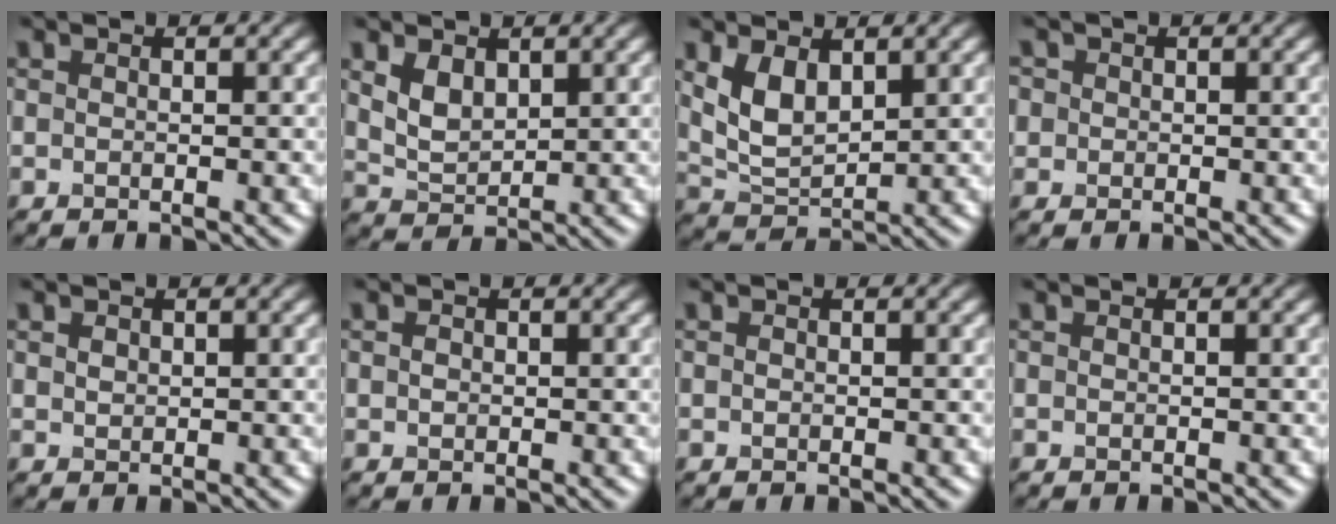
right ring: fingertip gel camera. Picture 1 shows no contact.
{"total": 2.8, "force": [1.4, 1.7, 1.7], "torque": [-0.040, -0.005, 0.034]}
{"total": 4.2, "force": [1.8, 2.3, 3.1], "torque": [-0.073, -0.005, 0.041]}
{"total": 2.0, "force": [0.6, 1.7, 0.6], "torque": [-0.010, 0.007, 0.004]}
{"total": 0.9, "force": [0.4, 0.7, 0.3], "torque": [-0.006, -0.002, 0.009]}
{"total": 0.6, "force": [0.1, 0.6, 0.3], "torque": [-0.005, -0.002, 0.000]}
{"total": 0.0}
{"total": 0.0}